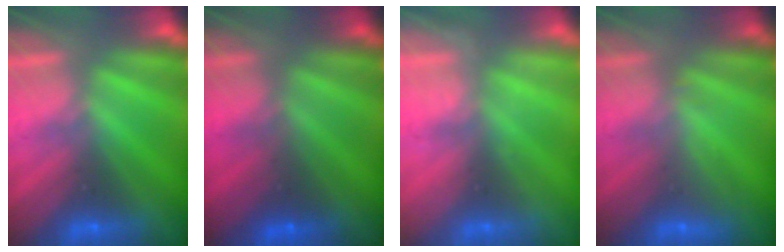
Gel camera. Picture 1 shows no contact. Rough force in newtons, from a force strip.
{"total": 1.9}
{"total": 2.2}
{"total": 2.3}